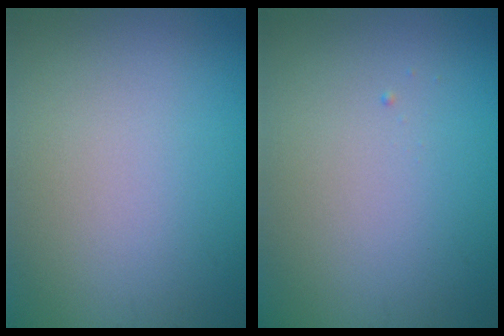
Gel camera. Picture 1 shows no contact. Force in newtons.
{"total": 0.0}